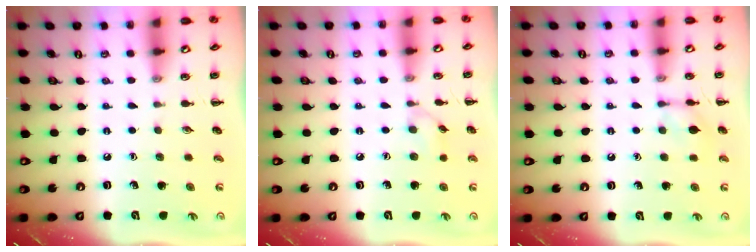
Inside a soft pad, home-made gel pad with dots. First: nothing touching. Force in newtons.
{"total": 5.8, "press": 5.5, "slide": 1.9}
{"total": 6.5, "press": 6.5, "slide": 0.2}